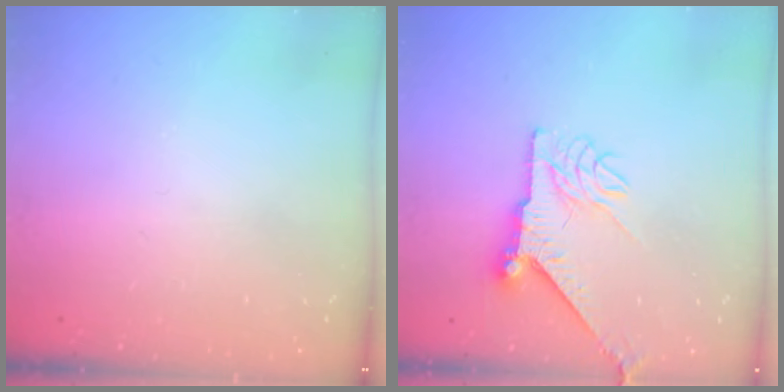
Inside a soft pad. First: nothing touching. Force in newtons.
{"total": 9.0, "press": 9.0, "slide": 0.6}